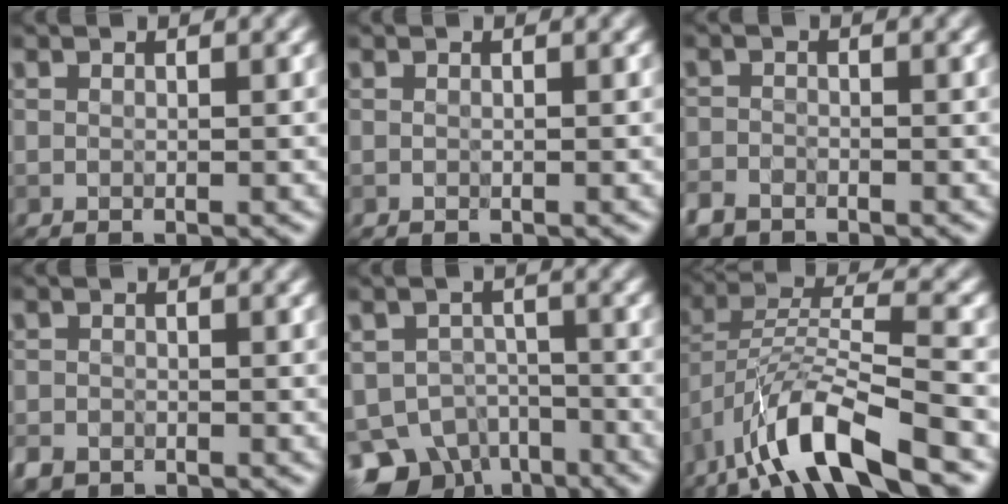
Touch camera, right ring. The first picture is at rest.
{"total": 0.0}
{"total": 1.8, "force": [-1.6, 0.9, 0.2], "torque": [-0.003, -0.004, -0.038]}
{"total": 1.6, "force": [-1.2, 1.0, 0.2], "torque": [0.000, -0.003, -0.027]}
{"total": 7.5, "force": [-5.3, 4.7, 2.5], "torque": [-0.029, -0.017, -0.083]}
{"total": 9.1, "force": [-5.6, 2.6, 6.7], "torque": [-0.122, 0.005, -0.104]}